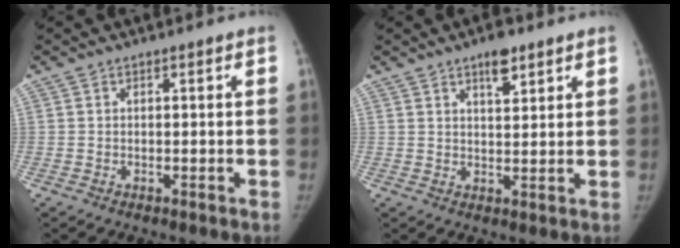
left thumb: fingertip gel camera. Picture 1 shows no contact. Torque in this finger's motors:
{"motor_torque": [0.30, -0.13, 1.01, -0.28, 0.09]}